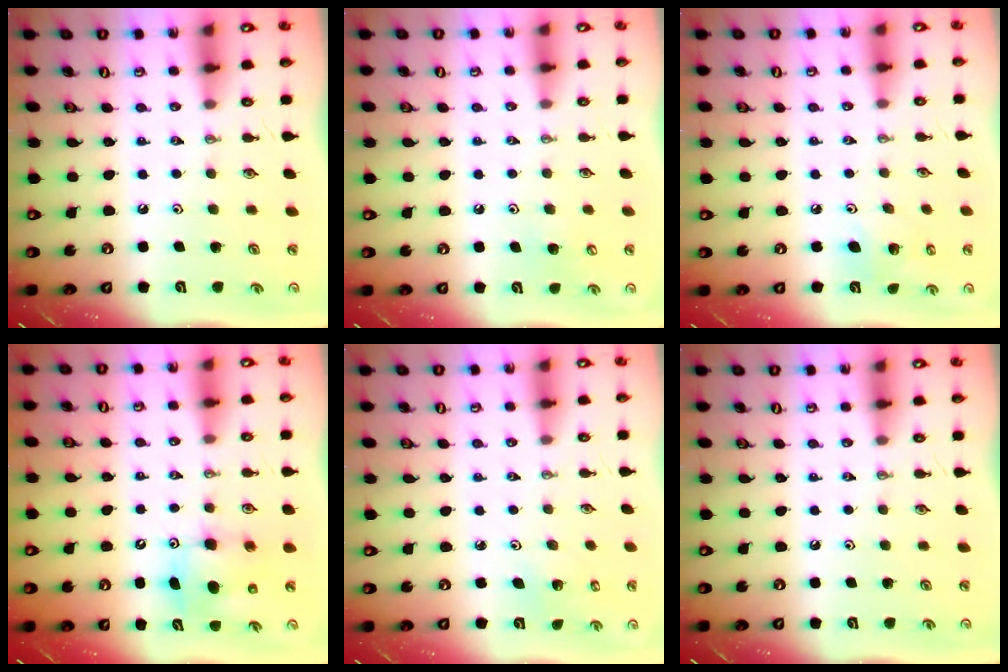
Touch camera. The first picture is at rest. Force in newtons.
{"total": 5.4, "press": 5.4, "slide": 0.5}
{"total": 7.0, "press": 6.8, "slide": 1.7}
{"total": 7.9, "press": 7.7, "slide": 2.0}
{"total": 1.9, "press": 1.9, "slide": 0.1}
{"total": 0.0}